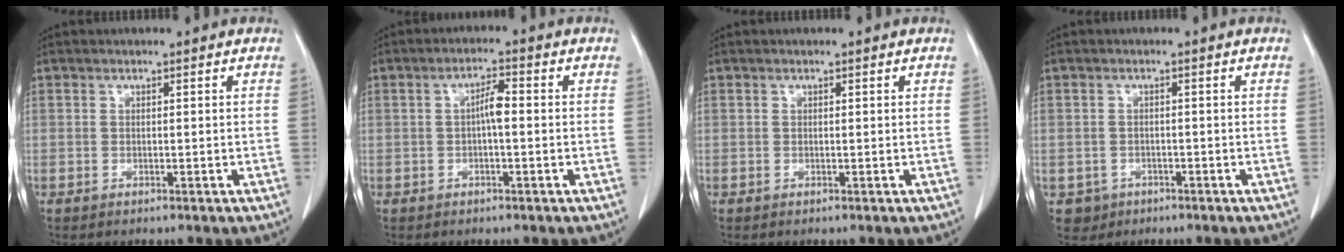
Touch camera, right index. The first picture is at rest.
{"total": 3.1, "force": [-0.1, 0.6, 3.0], "torque": [-0.054, 0.008, -0.003]}
{"total": 0.0}
{"total": 2.8, "force": [-1.3, 2.5, 0.2], "torque": [0.000, 0.009, -0.015]}